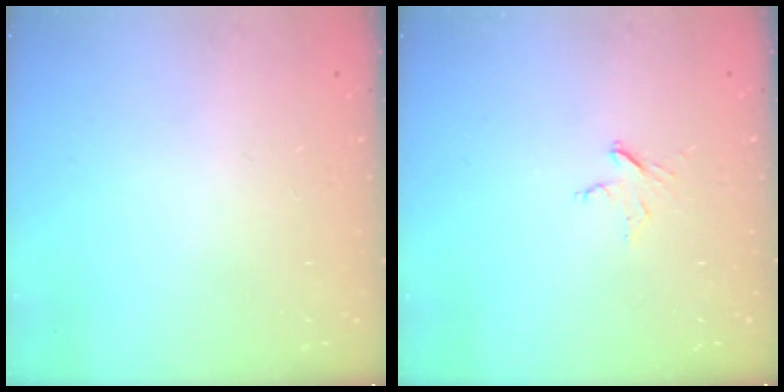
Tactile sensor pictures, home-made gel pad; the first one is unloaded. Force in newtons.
{"total": 3.7, "press": 3.7, "slide": 0.4}